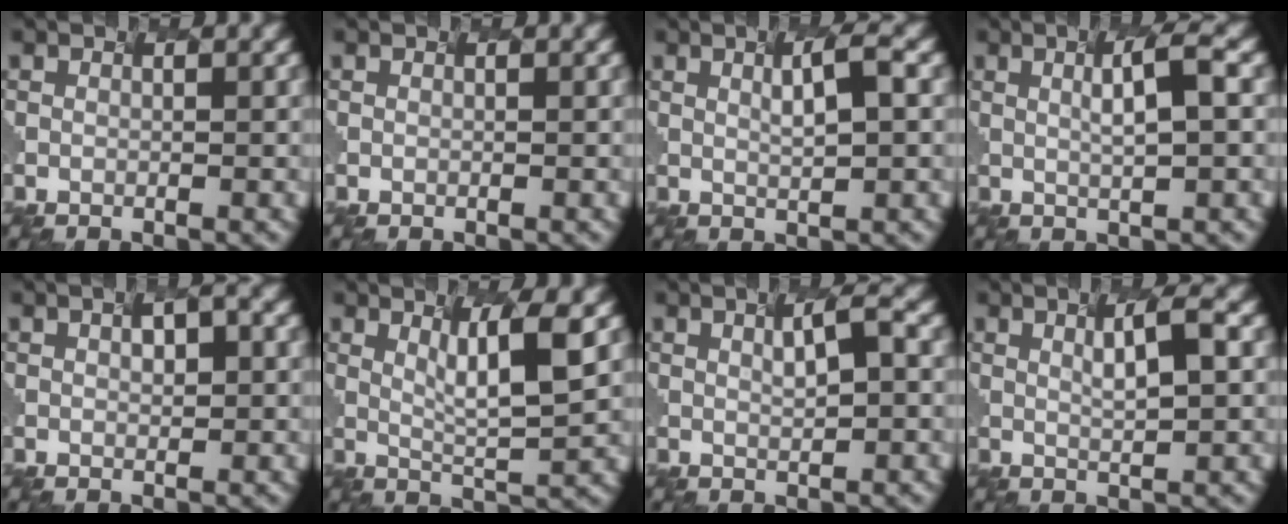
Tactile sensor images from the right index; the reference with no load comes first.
{"total": 0.0}
{"total": 1.5, "force": [0.3, -0.7, 1.4], "torque": [-0.046, -0.004, 0.030]}
{"total": 2.3, "force": [0.2, -0.5, 2.2], "torque": [-0.059, 0.001, 0.028]}
{"total": 1.2, "force": [0.3, -0.3, 1.1], "torque": [-0.032, 0.002, 0.031]}
{"total": 3.2, "force": [1.1, -0.7, 2.9], "torque": [-0.086, -0.019, 0.050]}
{"total": 1.2, "force": [0.3, -0.5, 1.1], "torque": [-0.041, -0.002, 0.029]}
{"total": 1.9, "force": [0.4, -0.7, 1.7], "torque": [-0.054, -0.006, 0.035]}